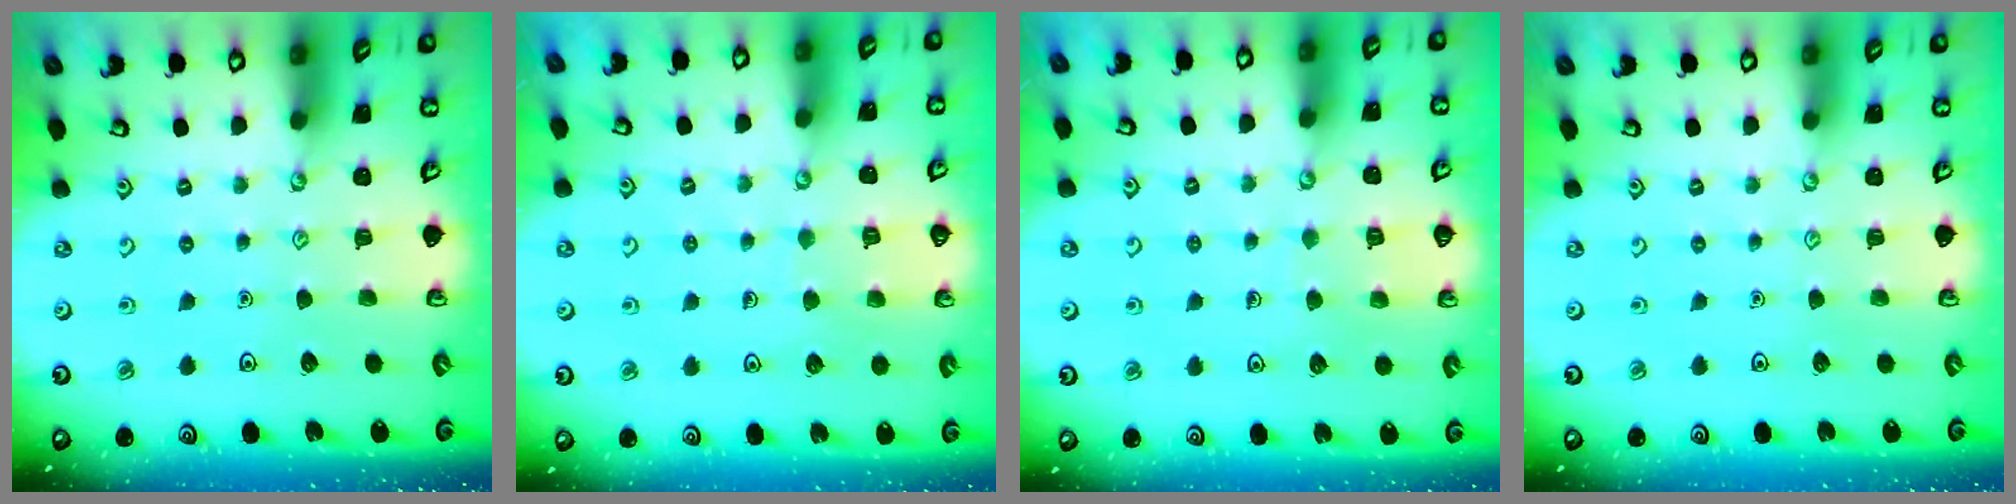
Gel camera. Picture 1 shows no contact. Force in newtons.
{"total": 6.1, "press": 6.1, "slide": 0.4}
{"total": 4.7, "press": 4.6, "slide": 0.4}
{"total": 0.0}